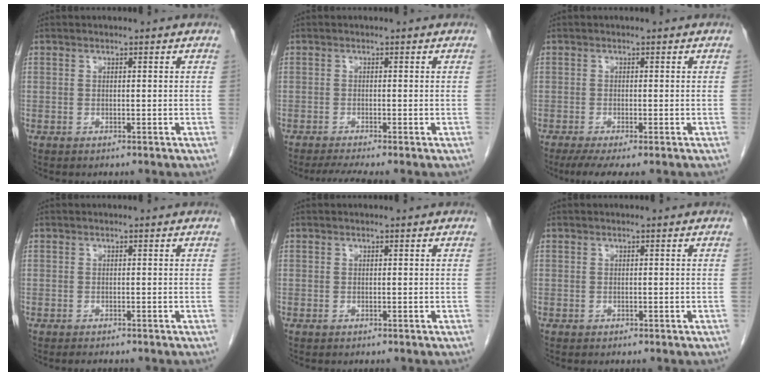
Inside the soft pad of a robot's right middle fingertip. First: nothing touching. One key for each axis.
{"total": 2.9, "fx": -2.3, "fy": -0.5, "fz": 1.6, "tx": -0.031, "ty": -0.010, "tz": -0.045}
{"total": 4.9, "fx": -3.4, "fy": 0.6, "fz": 3.5, "tx": -0.054, "ty": -0.014, "tz": -0.055}
{"total": 0.9, "fx": -0.8, "fy": 0.2, "fz": 0.3, "tx": -0.009, "ty": -0.003, "tz": -0.011}
{"total": 0.0}
{"total": 0.0}